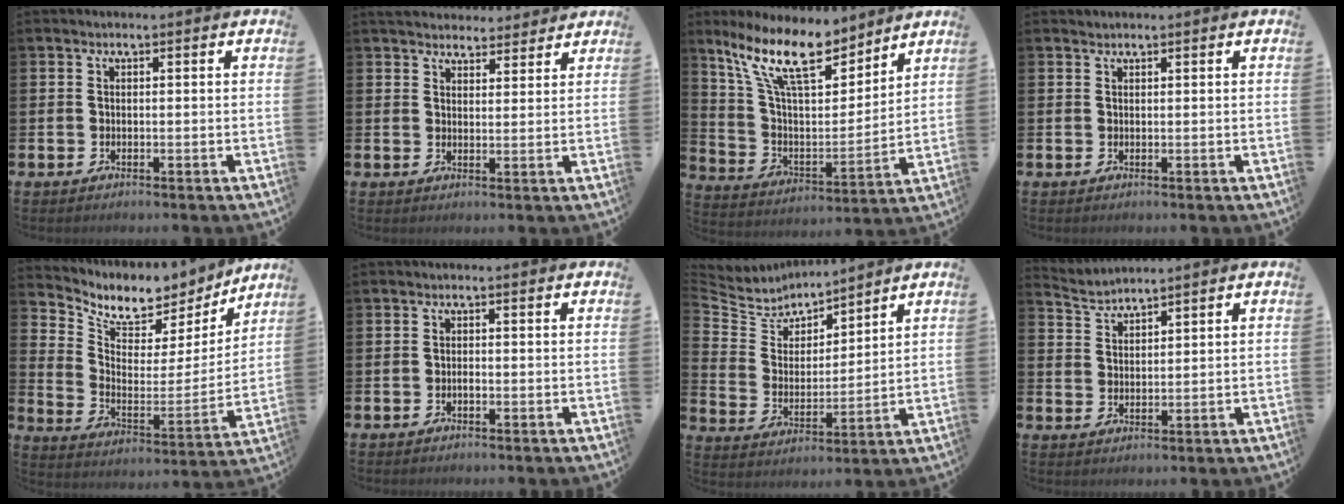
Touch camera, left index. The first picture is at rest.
{"total": 4.3, "force": [4.1, 1.2, 0.1], "torque": [-0.012, -0.016, 0.077]}
{"total": 13.5, "force": [10.8, 4.1, 7.0], "torque": [-0.172, -0.048, 0.194]}
{"total": 0.7, "force": [0.7, 0.1, -0.1], "torque": [0.003, 0.001, 0.014]}
{"total": 7.5, "force": [6.5, 3.4, 1.5], "torque": [-0.069, -0.049, 0.112]}
{"total": 0.6, "force": [-0.2, 0.2, 0.5], "torque": [-0.009, -0.001, -0.005]}
{"total": 6.0, "force": [5.6, 2.0, 0.0], "torque": [-0.045, -0.046, 0.098]}
{"total": 2.7, "force": [2.7, -0.1, -0.3], "torque": [-0.009, -0.014, 0.052]}